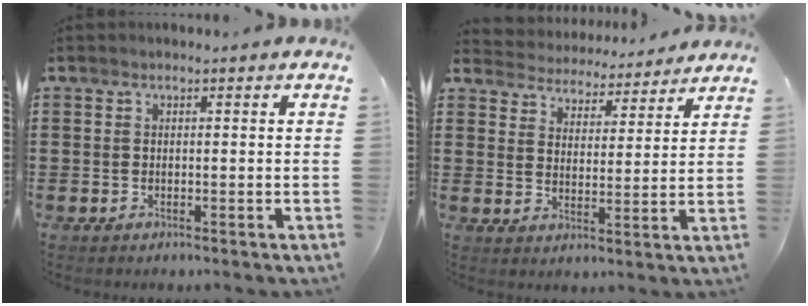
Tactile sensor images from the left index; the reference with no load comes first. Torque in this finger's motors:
{"motor_torque": [2.14, 0.00, 0.40, 0.03]}